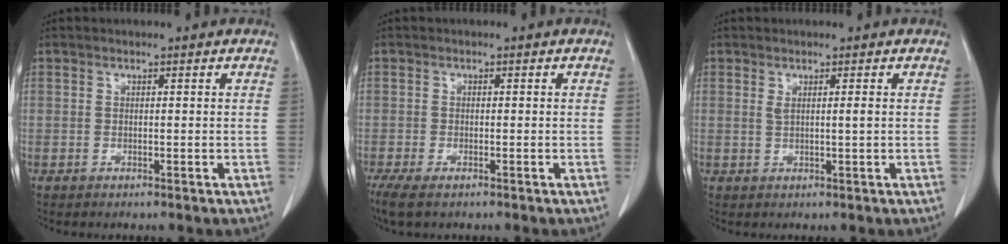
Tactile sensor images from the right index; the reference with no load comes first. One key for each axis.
{"total": 4.5, "fx": -3.2, "fy": 1.3, "fz": 2.9, "tx": -0.056, "ty": -0.014, "tz": -0.050}
{"total": 1.4, "fx": 0.4, "fy": -0.1, "fz": 1.4, "tx": -0.027, "ty": -0.003, "tz": 0.009}